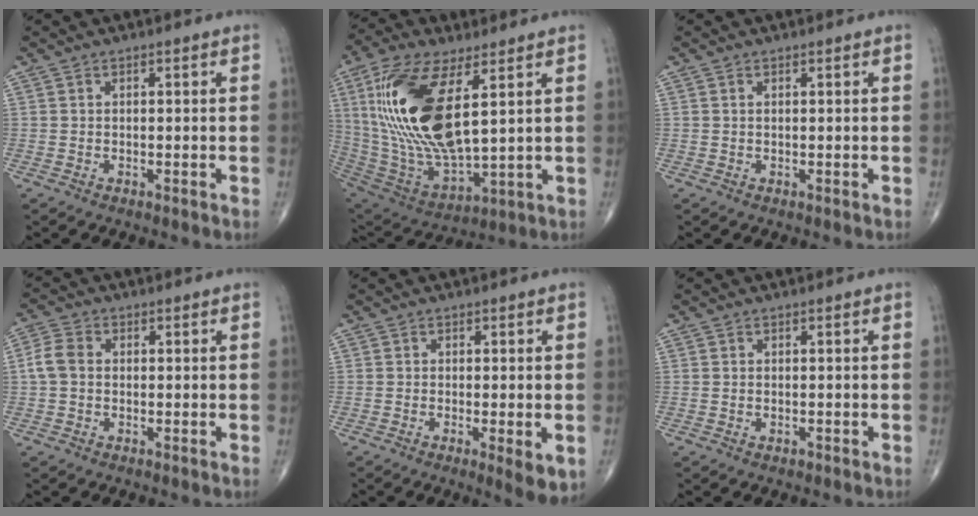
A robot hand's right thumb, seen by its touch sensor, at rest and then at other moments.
{"total": 23.8, "force": [6.2, 9.7, 20.8], "torque": [-0.440, -0.031, 0.123]}
{"total": 0.0}
{"total": 4.3, "force": [0.0, 3.2, 2.9], "torque": [-0.064, 0.014, -0.005]}
{"total": 4.9, "force": [-1.3, 1.2, 4.6], "torque": [-0.071, -0.015, -0.021]}
{"total": 0.6, "force": [-0.2, 0.4, 0.4], "torque": [-0.008, 0.001, -0.001]}